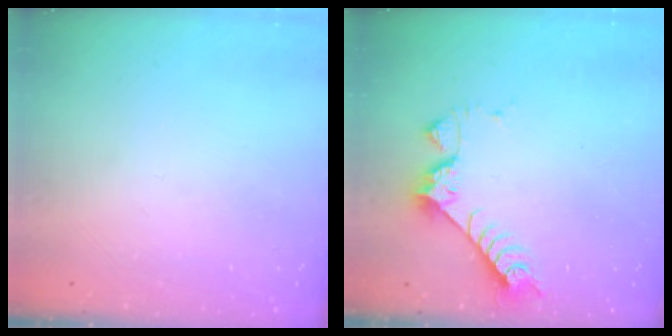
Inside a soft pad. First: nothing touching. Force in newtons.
{"total": 7.0, "press": 7.0, "slide": 0.5}